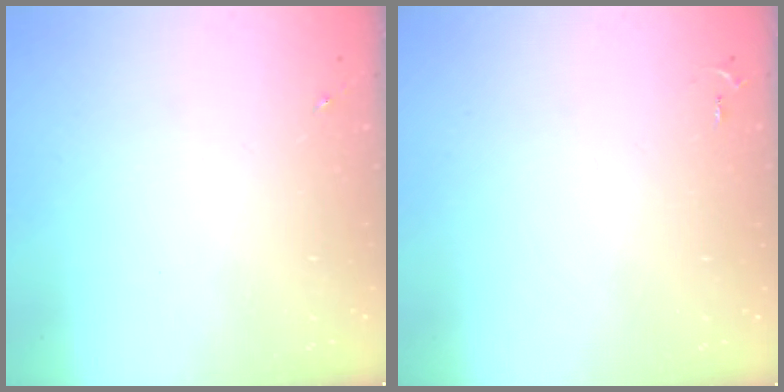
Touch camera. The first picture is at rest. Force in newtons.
{"total": 2.6, "press": 2.6, "slide": 0.4}